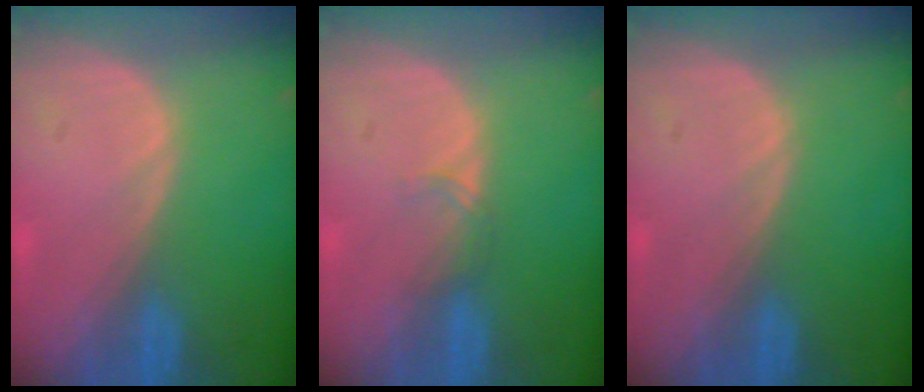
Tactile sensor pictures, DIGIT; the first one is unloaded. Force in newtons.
{"total": 1.3, "press": 1.2, "slide": 0.2}
{"total": 0.0}